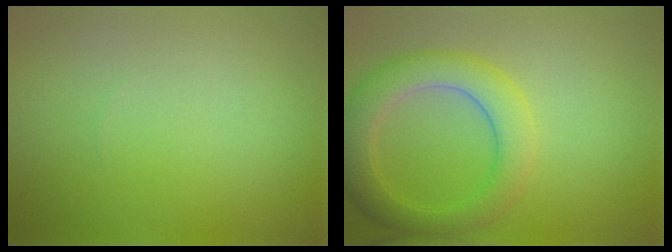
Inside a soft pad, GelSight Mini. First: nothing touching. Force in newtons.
{"total": 4.7, "press": 4.7, "slide": 0.2}